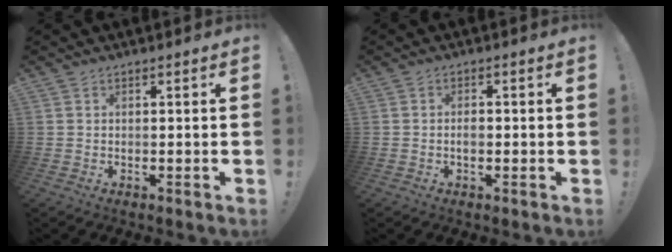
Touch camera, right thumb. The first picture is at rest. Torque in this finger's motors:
{"motor_torque": [-0.13, -0.11, 0.40, -0.11, 0.00]}